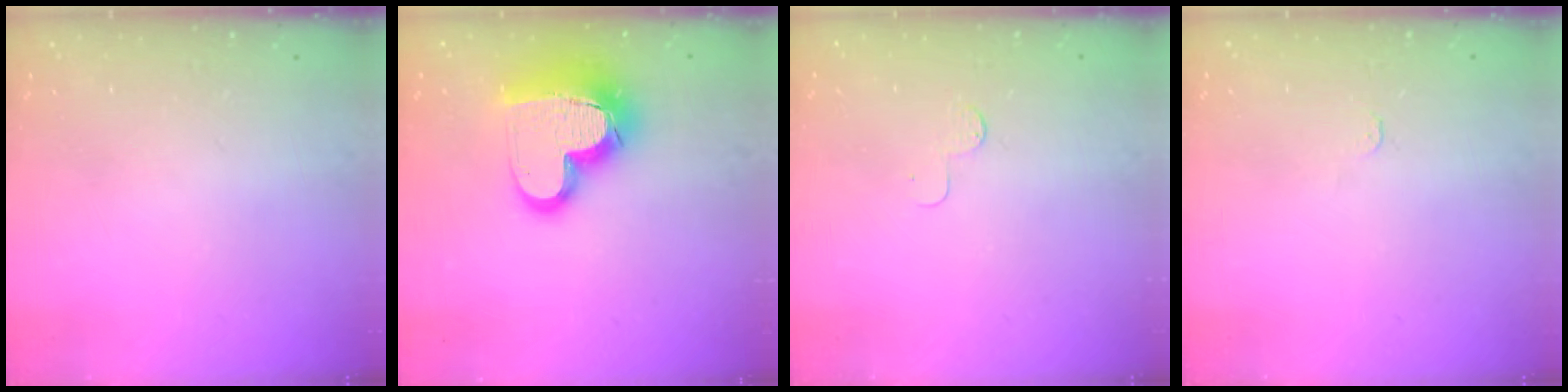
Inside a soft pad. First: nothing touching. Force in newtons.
{"total": 19.4, "press": 19.3, "slide": 1.7}
{"total": 4.2, "press": 4.2, "slide": 0.4}
{"total": 1.7, "press": 1.7, "slide": 0.2}